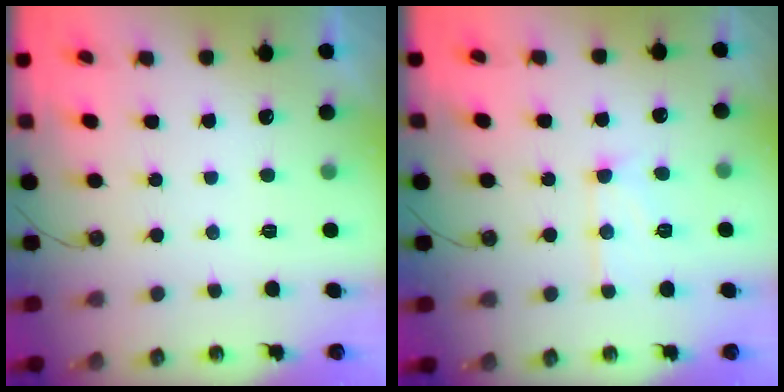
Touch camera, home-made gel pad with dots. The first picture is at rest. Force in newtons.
{"total": 10.0, "press": 10.0, "slide": 0.8}